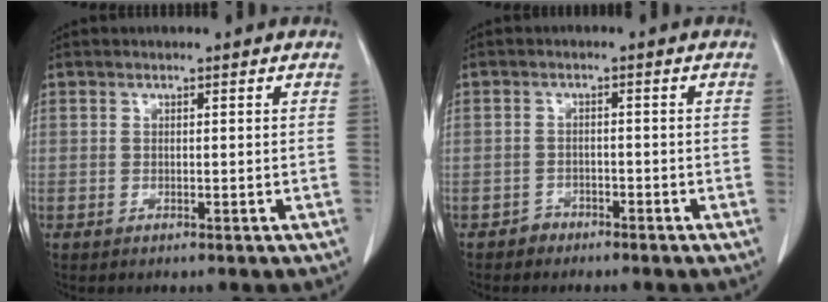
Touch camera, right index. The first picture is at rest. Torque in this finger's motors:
{"motor_torque": [0.11, -0.06, 0.02, 0.01]}